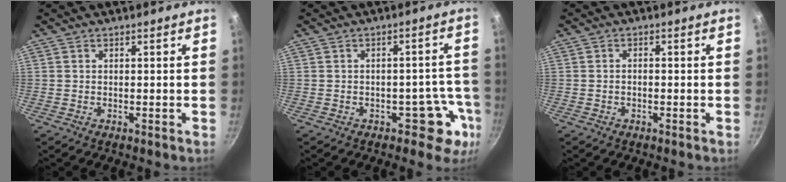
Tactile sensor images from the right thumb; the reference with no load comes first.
{"total": 7.2, "force": [-3.3, 5.1, 4.0], "torque": [0.024, 0.046, -0.028]}
{"total": 1.0, "force": [-0.4, 0.7, 0.7], "torque": [-0.016, 0.008, -0.008]}